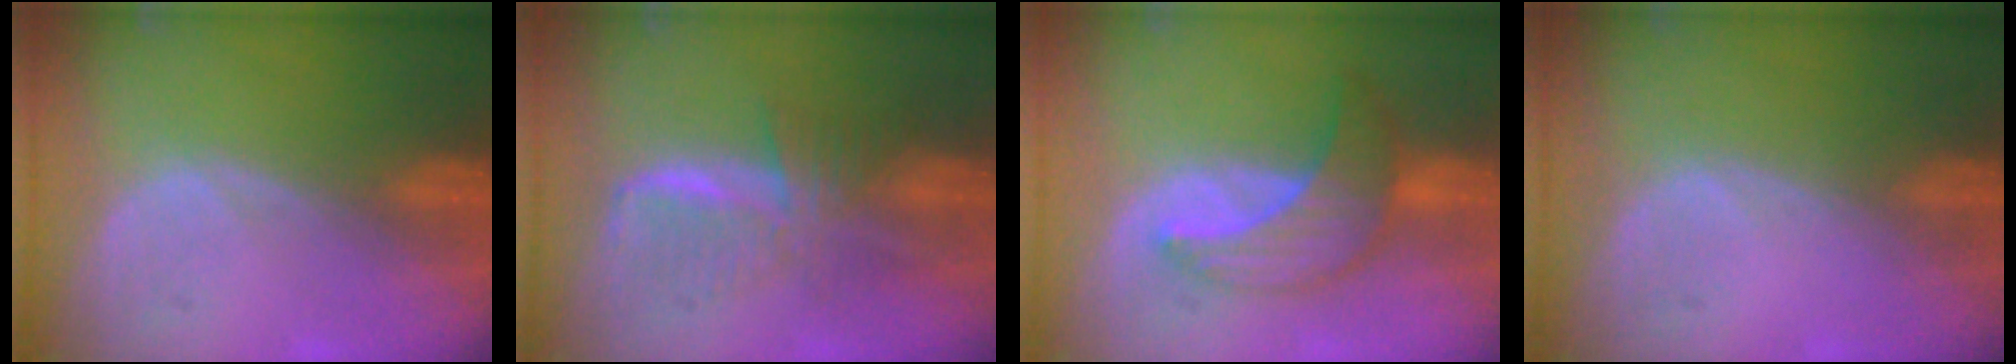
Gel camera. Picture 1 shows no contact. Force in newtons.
{"total": 6.5, "press": 6.3, "slide": 1.6}
{"total": 7.0, "press": 6.9, "slide": 1.0}
{"total": 0.0}